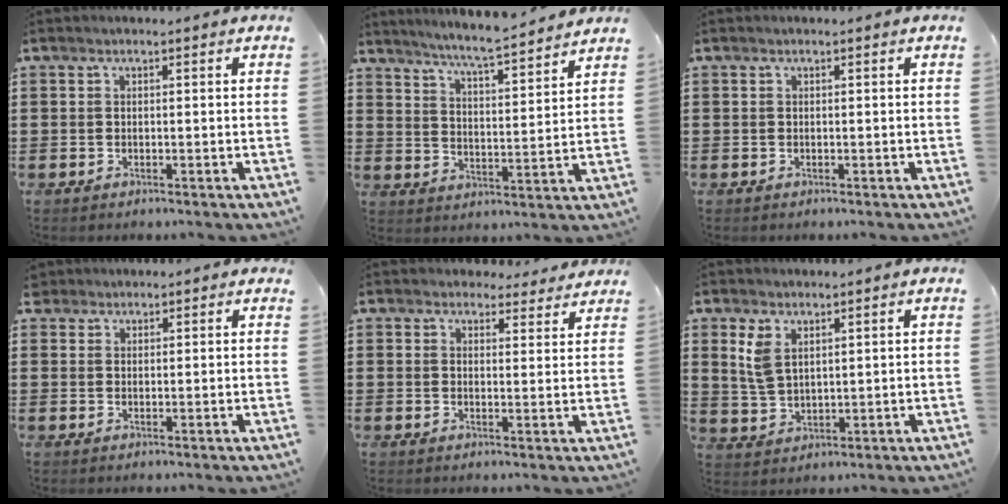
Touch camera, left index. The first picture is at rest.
{"total": 5.5, "force": [5.1, -0.5, 1.8], "torque": [-0.057, -0.036, 0.084]}
{"total": 0.0}
{"total": 2.0, "force": [1.6, 1.1, 0.1], "torque": [-0.008, 0.006, 0.032]}
{"total": 3.4, "force": [3.2, 1.1, 0.5], "torque": [-0.012, -0.010, 0.059]}
{"total": 4.6, "force": [2.4, 2.5, 3.0], "torque": [-0.074, 0.004, 0.042]}